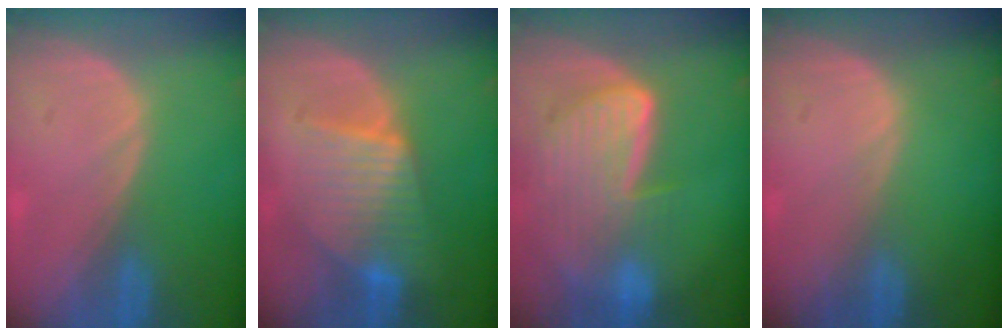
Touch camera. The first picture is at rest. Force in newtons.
{"total": 7.1, "press": 7.1, "slide": 0.1}
{"total": 9.2, "press": 8.0, "slide": 4.5}
{"total": 0.0}